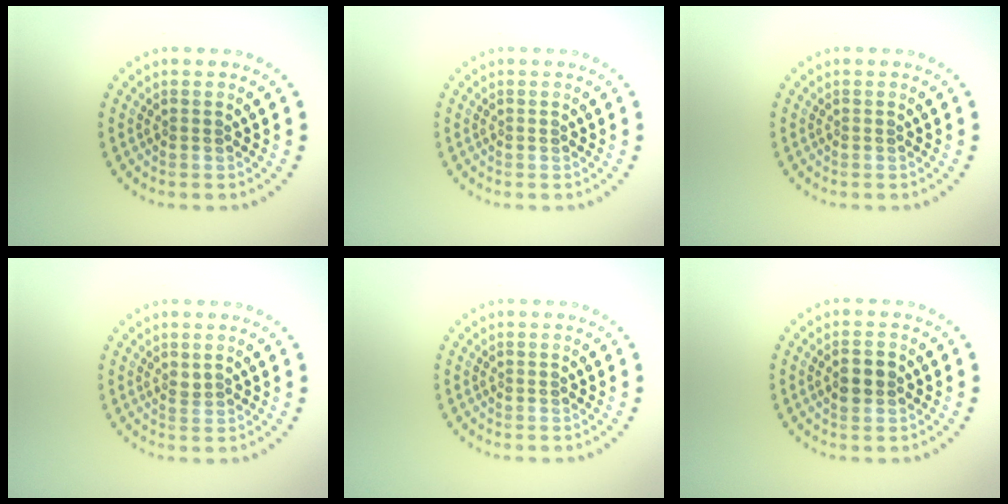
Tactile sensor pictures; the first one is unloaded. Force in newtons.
{"total": 0.0}
{"total": 0.0}
{"total": 0.9, "press": 0.6, "slide": 0.7}
{"total": 0.0}
{"total": 2.1, "press": 2.1, "slide": 0.0}